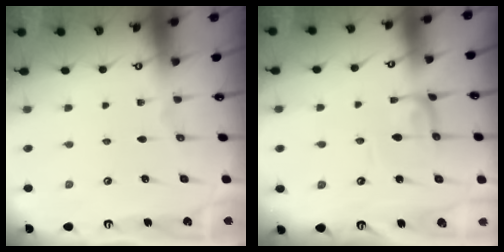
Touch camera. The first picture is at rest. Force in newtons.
{"total": 2.1, "press": 2.1, "slide": 0.1}